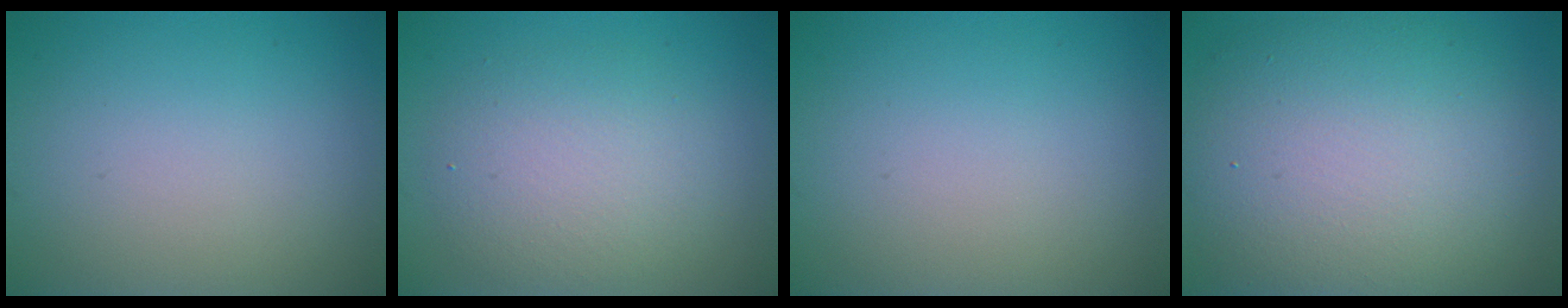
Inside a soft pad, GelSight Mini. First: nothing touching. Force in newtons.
{"total": 4.4, "press": 4.4, "slide": 0.0}
{"total": 0.0}
{"total": 11.9, "press": 11.9, "slide": 1.0}